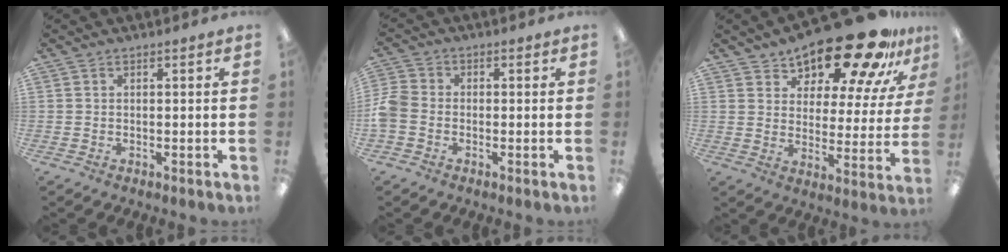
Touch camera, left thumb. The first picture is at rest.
{"total": 5.6, "force": [-1.8, 4.2, 3.2], "torque": [-0.070, 0.015, -0.032]}
{"total": 20.2, "force": [16.7, 6.0, 9.6], "torque": [-0.153, -0.123, 0.281]}